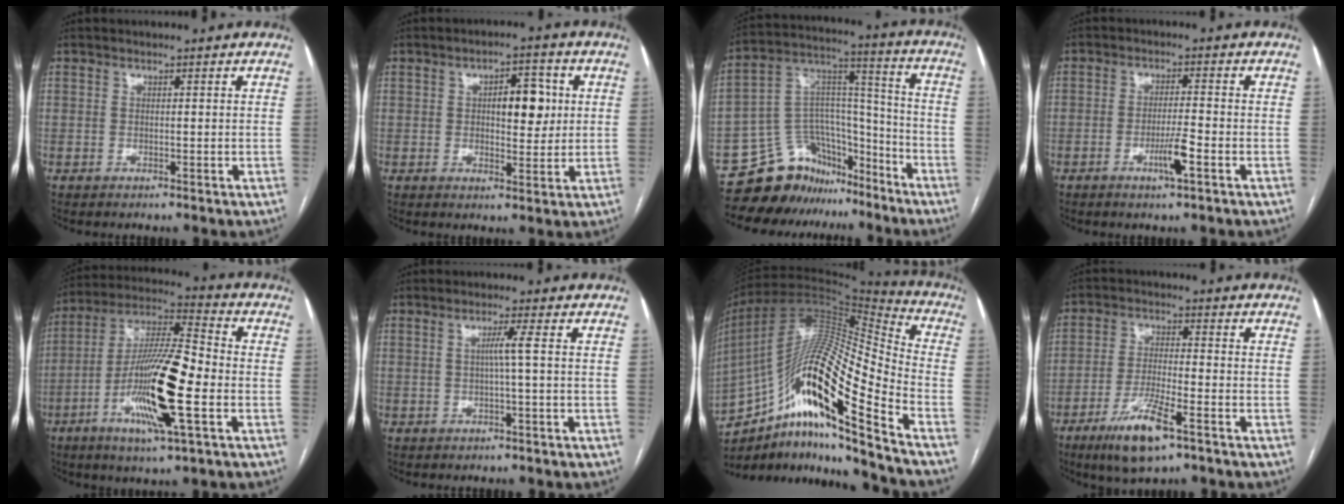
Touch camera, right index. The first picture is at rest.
{"total": 6.7, "force": [1.2, 3.0, 5.8], "torque": [-0.080, 0.011, 0.021]}
{"total": 14.7, "force": [-12.3, 7.5, 3.0], "torque": [-0.048, 0.084, -0.205]}
{"total": 4.4, "force": [-2.0, 0.1, 3.9], "torque": [-0.074, -0.006, -0.037]}
{"total": 17.4, "force": [-4.7, 2.1, 16.6], "torque": [-0.322, -0.005, -0.085]}
{"total": 2.4, "force": [0.0, -0.8, 2.2], "torque": [-0.039, 0.001, 0.000]}
{"total": 23.4, "force": [-14.1, 2.0, 18.6], "torque": [-0.348, 0.011, -0.253]}
{"total": 9.6, "force": [-5.7, 1.5, 7.6], "torque": [-0.150, -0.018, -0.100]}